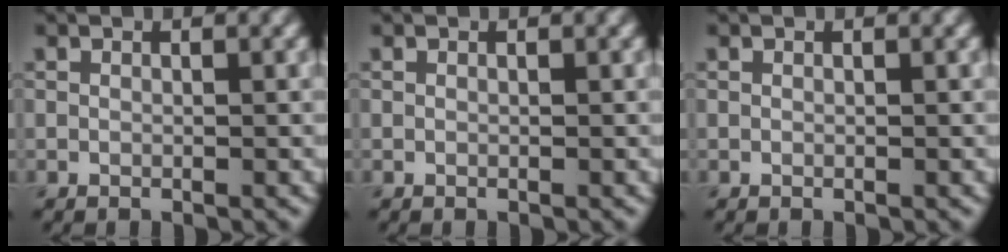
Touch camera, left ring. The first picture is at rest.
{"total": 0.0}
{"total": 0.0}